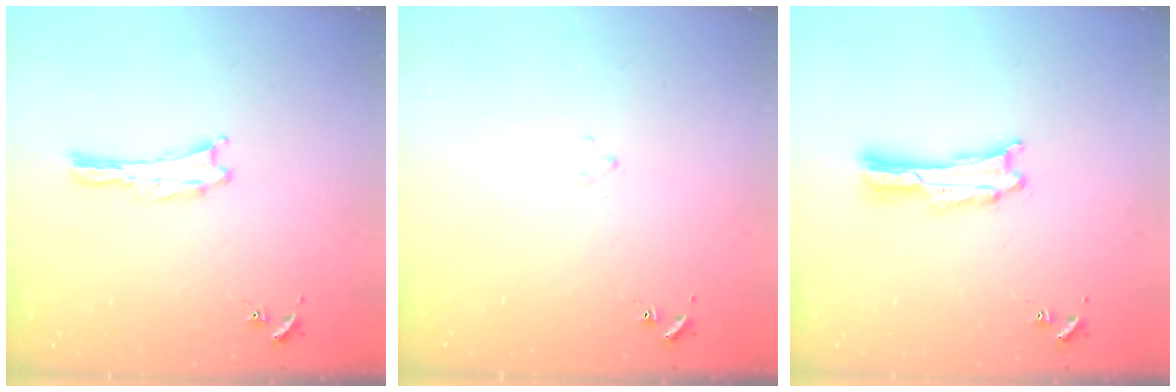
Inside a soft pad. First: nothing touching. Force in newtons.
{"total": 1.5, "press": 1.5, "slide": 0.2}
{"total": 1.4, "press": 1.4, "slide": 0.0}